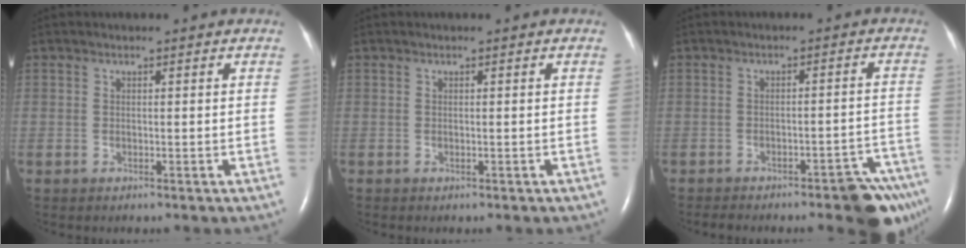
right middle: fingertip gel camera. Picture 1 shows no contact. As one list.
[{"total": 0.0}, {"total": 11.0, "force": [-8.3, 2.4, 6.7], "torque": [-0.057, 0.021, -0.106]}]